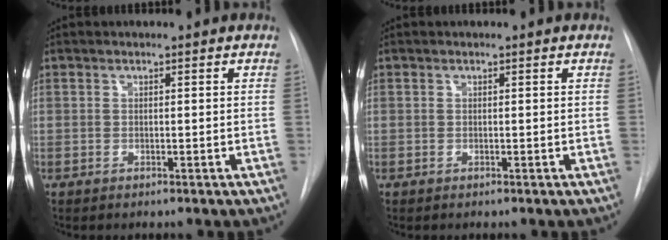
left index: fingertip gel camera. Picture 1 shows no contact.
{"total": 0.0}